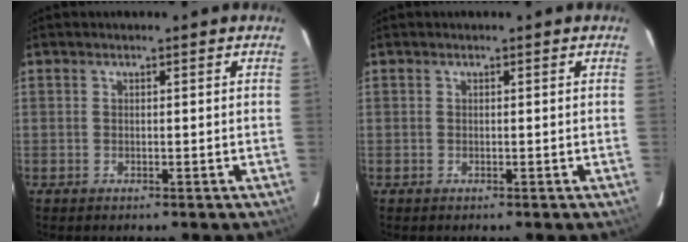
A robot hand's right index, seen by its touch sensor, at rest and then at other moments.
{"total": 0.0}